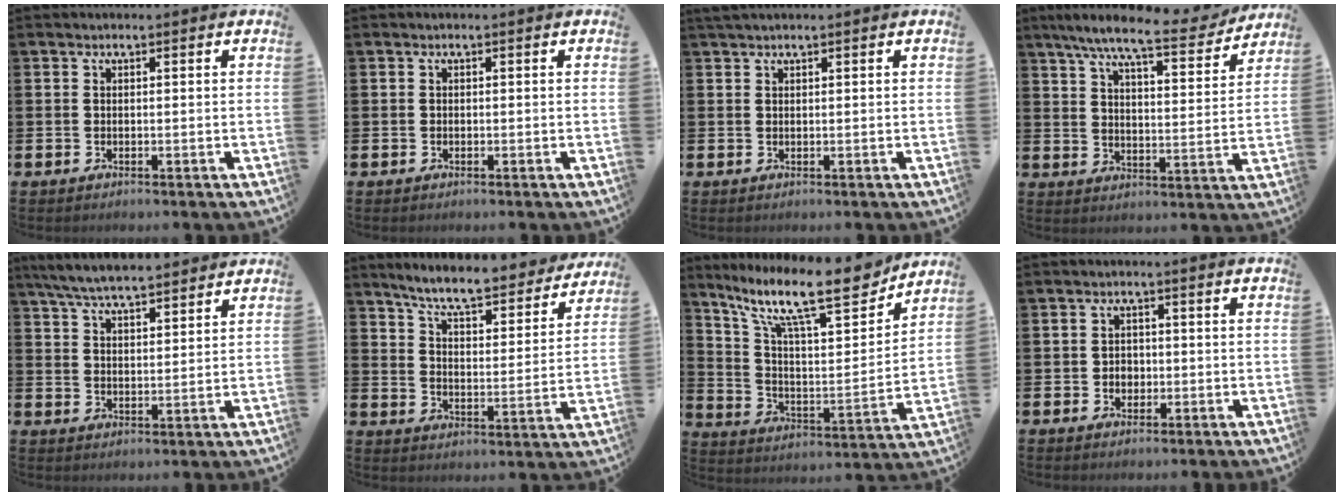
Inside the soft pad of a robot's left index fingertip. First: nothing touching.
{"total": 0.0}
{"total": 1.1, "force": [1.0, 0.0, 0.5], "torque": [-0.009, 0.003, 0.017]}
{"total": 9.0, "force": [7.9, 0.9, 4.3], "torque": [-0.100, -0.043, 0.133]}
{"total": 6.6, "force": [6.4, 0.7, 1.7], "torque": [-0.060, -0.024, 0.117]}
{"total": 7.6, "force": [7.1, 0.7, 2.8], "torque": [-0.080, -0.051, 0.119]}
{"total": 15.2, "force": [11.8, 3.7, 8.9], "torque": [-0.186, -0.070, 0.198]}
{"total": 2.0, "force": [-0.2, 1.8, 0.8], "torque": [-0.001, 0.002, -0.012]}